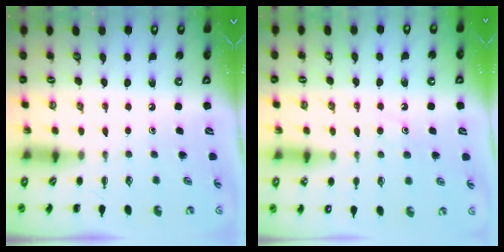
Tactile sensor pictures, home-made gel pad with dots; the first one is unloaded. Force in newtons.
{"total": 8.3, "press": 8.3, "slide": 1.1}